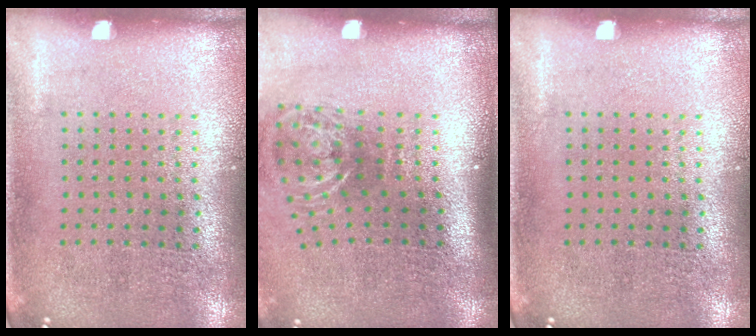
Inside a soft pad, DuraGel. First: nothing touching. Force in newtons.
{"total": 2.0, "press": 1.2, "slide": 1.6}
{"total": 0.0}